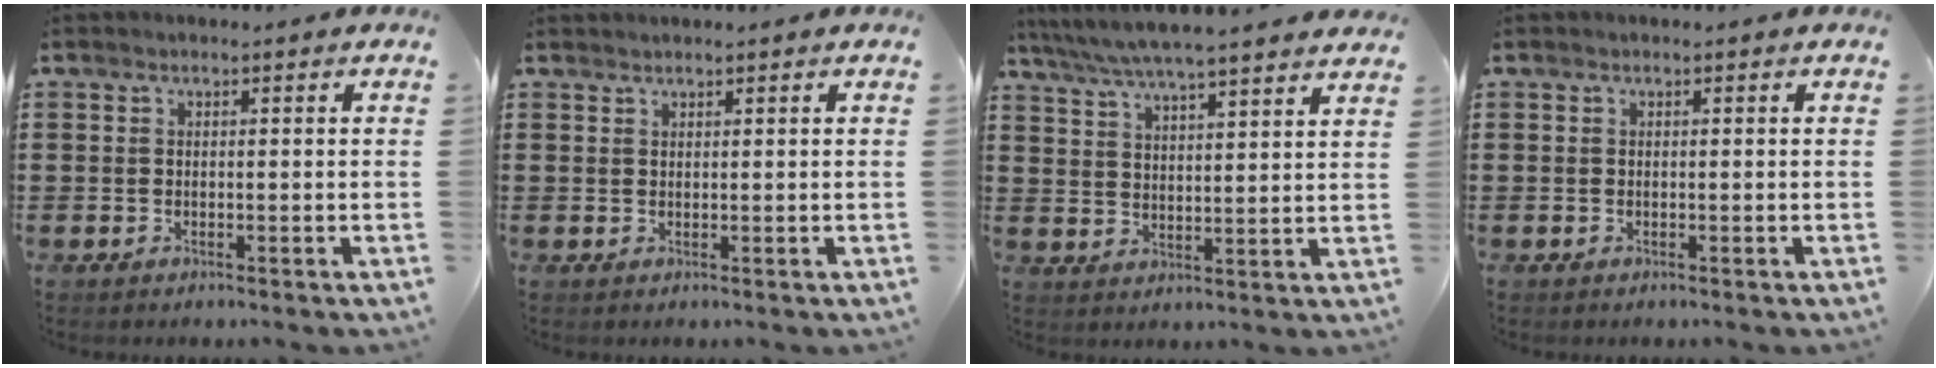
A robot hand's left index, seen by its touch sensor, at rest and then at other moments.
{"total": 0.8, "force": [0.8, 0.0, 0.1], "torque": [-0.005, -0.001, 0.016]}
{"total": 5.7, "force": [5.3, -0.2, 2.1], "torque": [-0.060, -0.027, 0.091]}
{"total": 0.0}